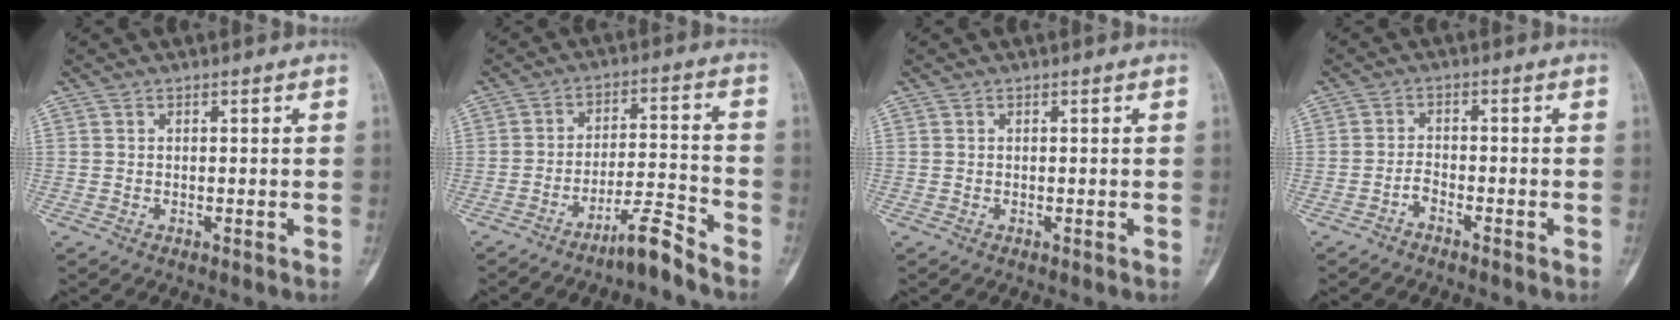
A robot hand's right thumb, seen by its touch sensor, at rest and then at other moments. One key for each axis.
{"total": 6.9, "fx": -5.8, "fy": 0.1, "fz": 3.7, "tx": -0.065, "ty": 0.059, "tz": -0.105}
{"total": 0.0}
{"total": 1.9, "fx": -1.6, "fy": 0.6, "fz": 0.9, "tx": -0.020, "ty": 0.017, "tz": -0.032}